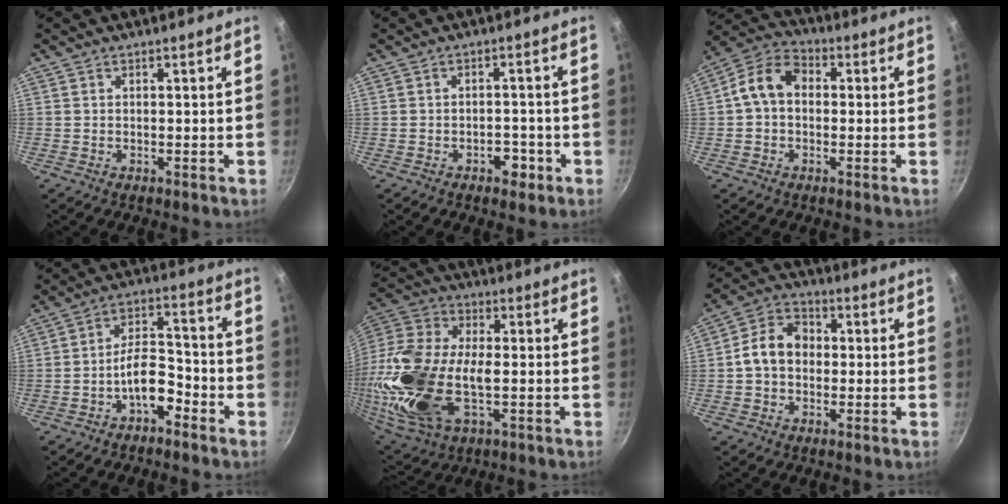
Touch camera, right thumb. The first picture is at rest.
{"total": 3.6, "force": [-1.8, 2.2, 2.3], "torque": [-0.014, 0.014, -0.024]}
{"total": 9.2, "force": [0.4, 6.7, 6.3], "torque": [-0.106, 0.032, -0.006]}
{"total": 8.3, "force": [-4.1, 4.4, 5.8], "torque": [-0.083, 0.047, -0.076]}
{"total": 24.1, "force": [-3.4, 12.2, 20.5], "torque": [-0.464, -0.005, -0.053]}
{"total": 9.1, "force": [-0.4, 7.0, 5.7], "torque": [-0.088, 0.031, -0.021]}